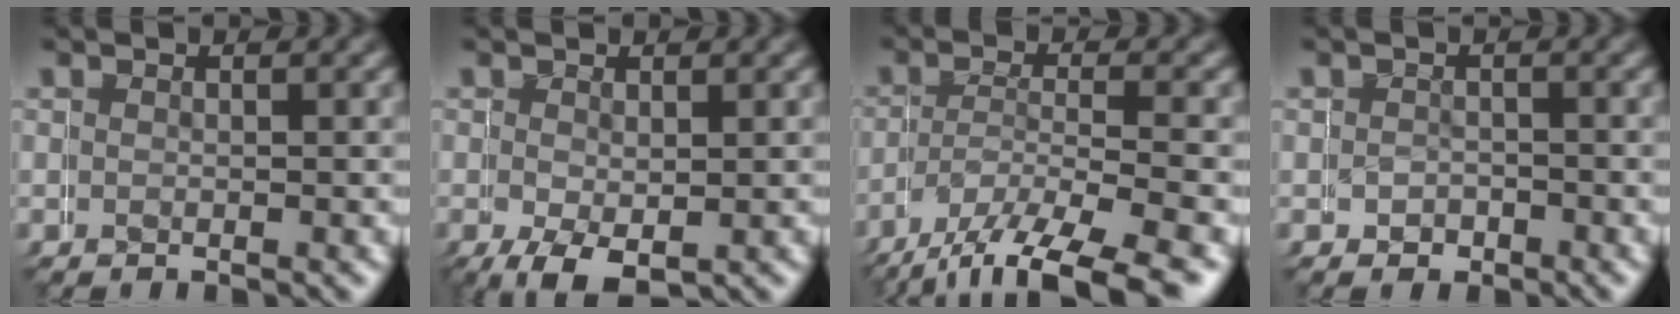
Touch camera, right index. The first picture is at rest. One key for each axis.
{"total": 4.3, "fx": -1.9, "fy": 2.7, "fz": 2.8, "tx": -0.062, "ty": -0.030, "tz": -0.008}
{"total": 5.4, "fx": -3.8, "fy": 2.0, "fz": 3.3, "tx": -0.071, "ty": -0.022, "tz": -0.043}
{"total": 1.6, "fx": -0.3, "fy": 1.0, "fz": -1.2, "tx": 0.014, "ty": -0.002, "tz": -0.004}